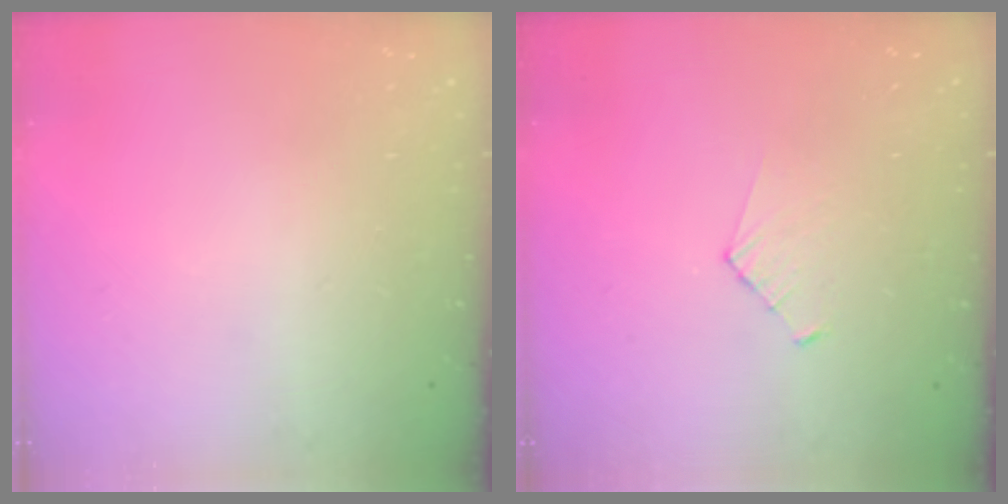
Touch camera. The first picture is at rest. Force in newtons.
{"total": 2.8, "press": 2.7, "slide": 0.3}